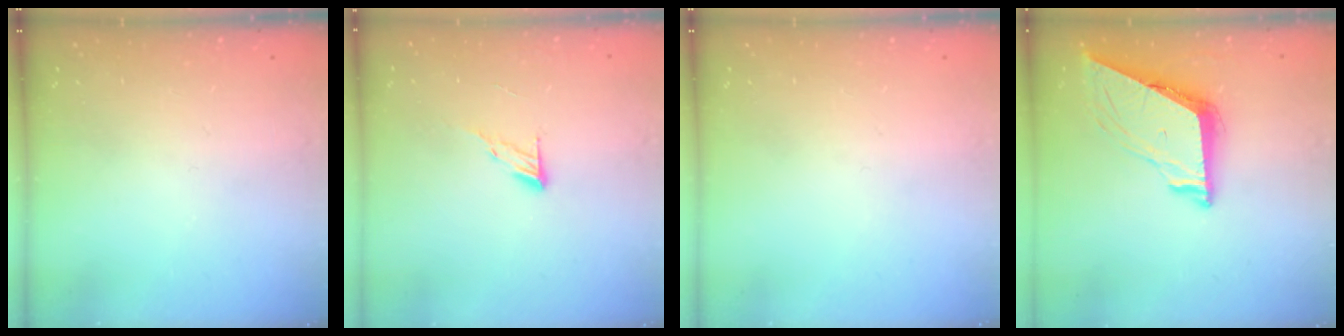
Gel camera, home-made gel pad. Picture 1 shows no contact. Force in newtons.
{"total": 5.9, "press": 5.9, "slide": 0.6}
{"total": 0.0}
{"total": 8.4, "press": 8.4, "slide": 0.9}